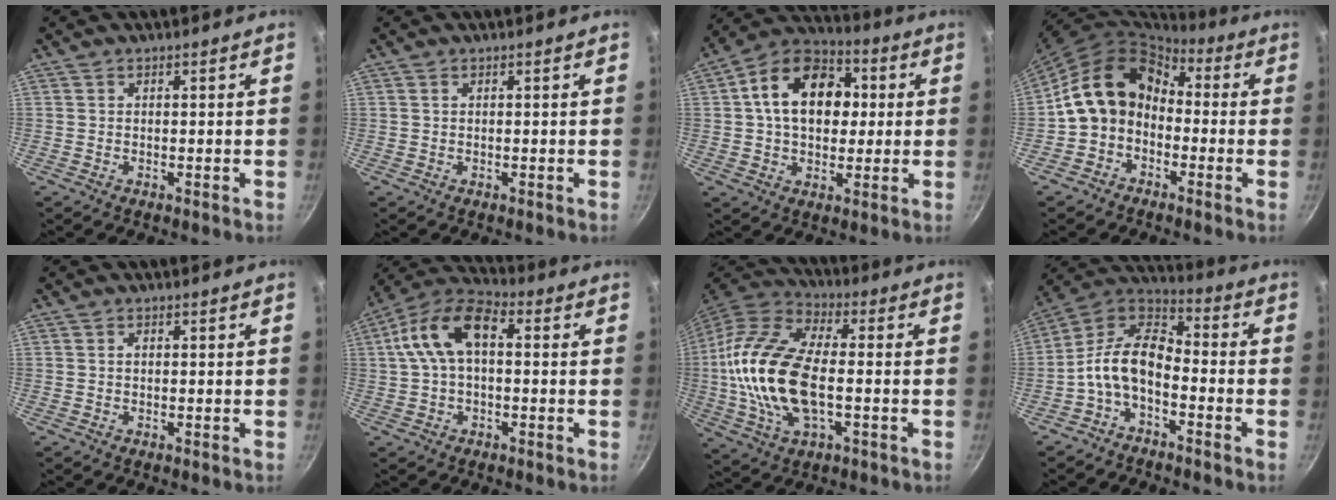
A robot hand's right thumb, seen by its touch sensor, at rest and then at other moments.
{"total": 0.0}
{"total": 16.7, "force": [2.5, 11.8, 11.5], "torque": [-0.154, 0.023, 0.022]}
{"total": 12.3, "force": [-1.5, 9.9, 7.2], "torque": [-0.099, 0.053, -0.045]}
{"total": 0.6, "force": [0.1, 0.4, 0.4], "torque": [-0.007, 0.003, 0.001]}
{"total": 12.3, "force": [1.4, 7.1, 9.9], "torque": [-0.174, 0.038, 0.008]}
{"total": 21.0, "force": [-1.6, 10.8, 17.9], "torque": [-0.358, 0.027, -0.040]}
{"total": 11.6, "force": [-4.0, 6.5, 8.7], "torque": [-0.160, 0.063, -0.096]}